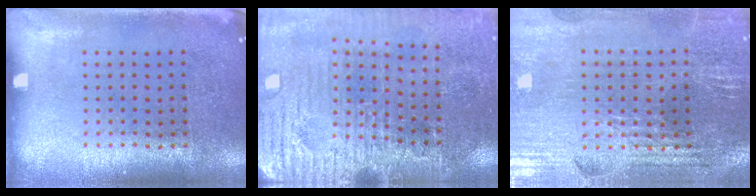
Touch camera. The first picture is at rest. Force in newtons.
{"total": 3.7, "press": 3.7, "slide": 0.1}
{"total": 2.9, "press": 2.9, "slide": 0.5}